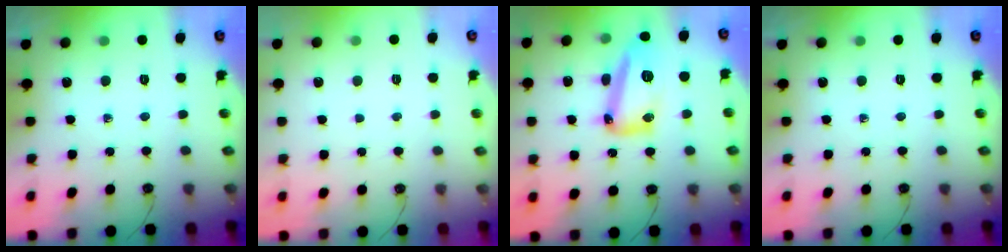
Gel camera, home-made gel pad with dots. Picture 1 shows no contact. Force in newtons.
{"total": 1.0, "press": 1.0, "slide": 0.0}
{"total": 14.2, "press": 14.1, "slide": 1.5}
{"total": 0.0}